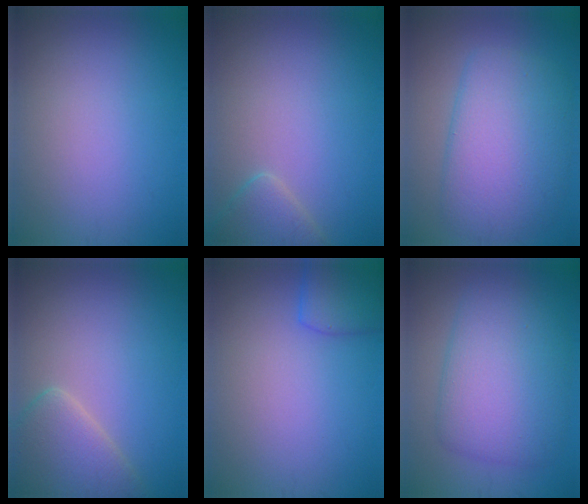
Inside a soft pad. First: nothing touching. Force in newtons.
{"total": 2.8, "press": 2.8, "slide": 0.1}
{"total": 7.7, "press": 7.7, "slide": 0.3}
{"total": 5.0, "press": 5.0, "slide": 0.4}
{"total": 2.7, "press": 2.6, "slide": 0.2}
{"total": 7.2, "press": 7.2, "slide": 0.2}